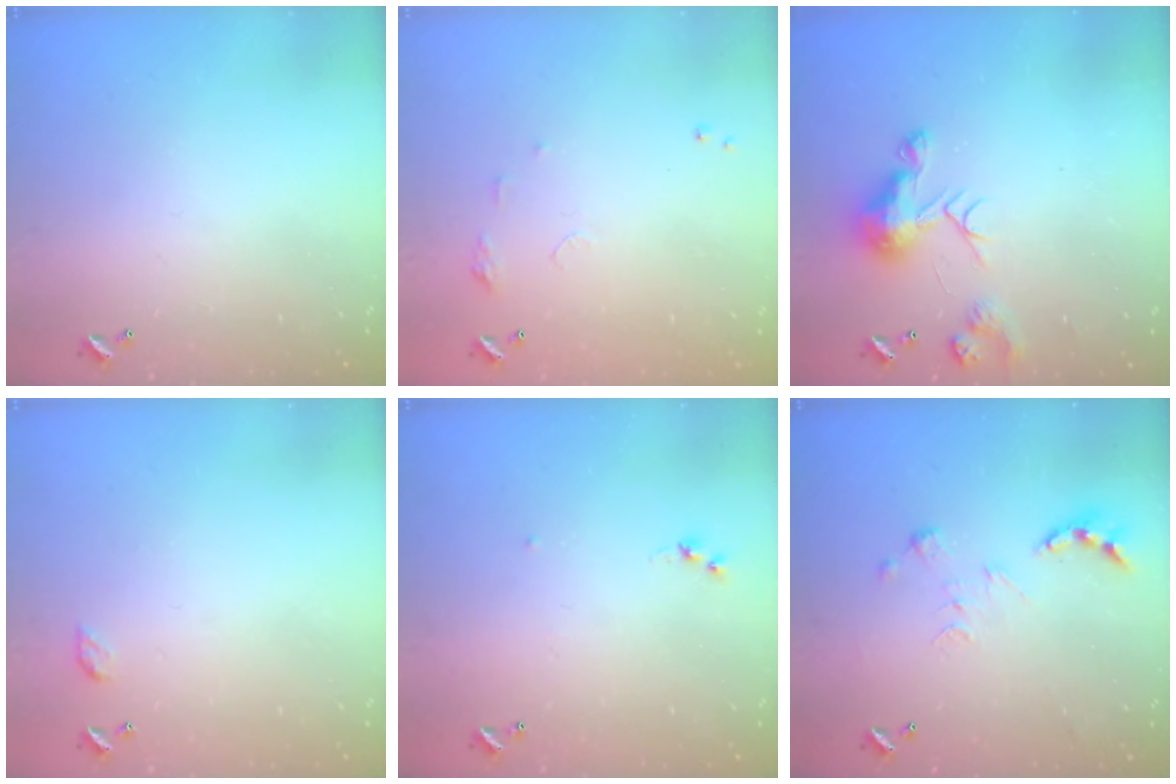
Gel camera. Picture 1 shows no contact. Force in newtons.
{"total": 6.3, "press": 6.3, "slide": 0.7}
{"total": 8.7, "press": 8.6, "slide": 0.2}
{"total": 3.2, "press": 3.2, "slide": 0.4}
{"total": 6.0, "press": 6.0, "slide": 0.7}
{"total": 0.0}